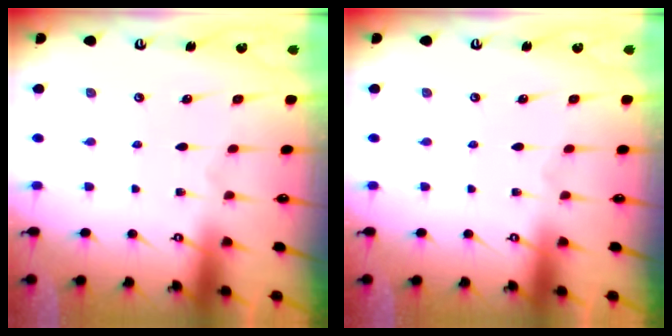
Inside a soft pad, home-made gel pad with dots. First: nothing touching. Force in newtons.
{"total": 0.0}